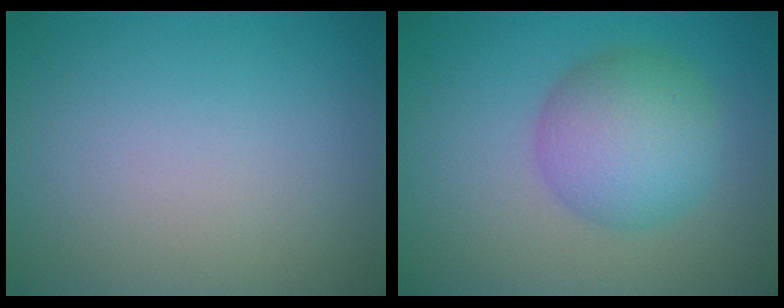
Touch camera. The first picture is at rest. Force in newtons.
{"total": 5.7, "press": 5.7, "slide": 0.1}